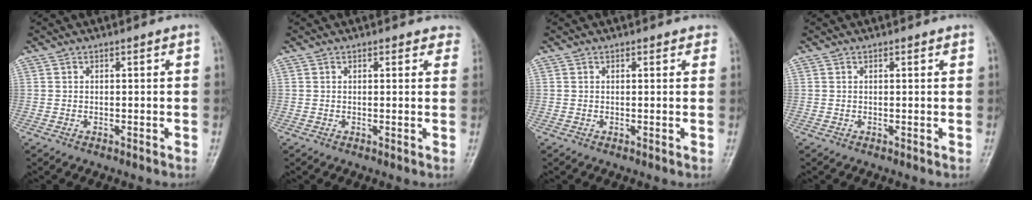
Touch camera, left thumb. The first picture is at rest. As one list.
[{"total": 3.4, "force": [3.0, 1.4, 0.6], "torque": [0.026, -0.010, 0.017]}, {"total": 1.8, "force": [1.5, 0.8, 0.5], "torque": [0.012, -0.002, 0.009]}, {"total": 0.8, "force": [0.7, 0.2, 0.3], "torque": [-0.005, -0.002, 0.008]}]